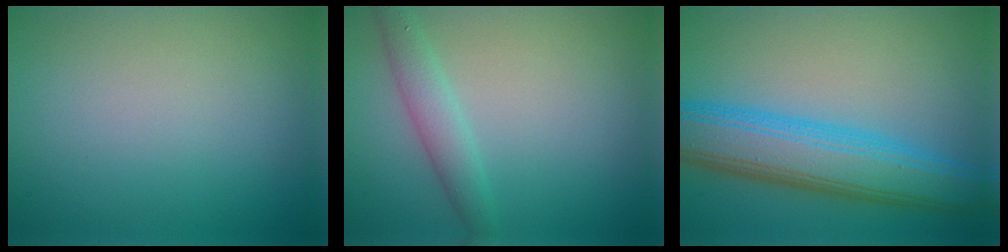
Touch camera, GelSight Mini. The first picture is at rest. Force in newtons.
{"total": 2.5, "press": 2.5, "slide": 0.0}
{"total": 8.8, "press": 8.8, "slide": 0.3}